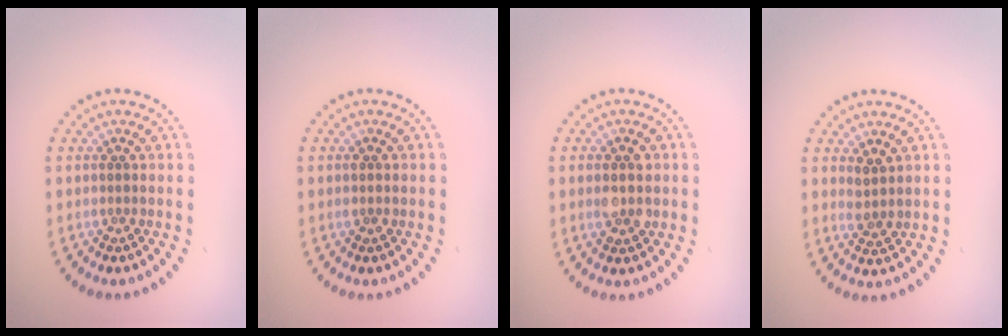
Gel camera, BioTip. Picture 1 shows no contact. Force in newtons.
{"total": 0.9, "press": 0.9, "slide": 0.1}
{"total": 2.8, "press": 2.8, "slide": 0.1}
{"total": 1.6, "press": 1.4, "slide": 0.8}